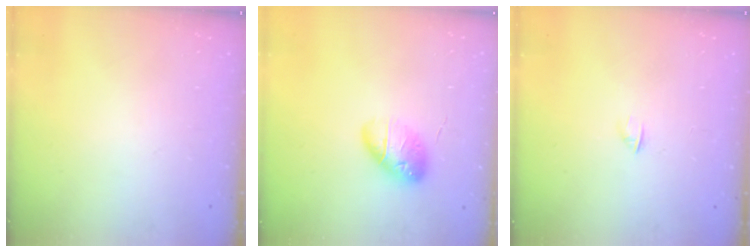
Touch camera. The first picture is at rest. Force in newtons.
{"total": 11.3, "press": 11.0, "slide": 2.7}
{"total": 1.9, "press": 1.8, "slide": 0.5}